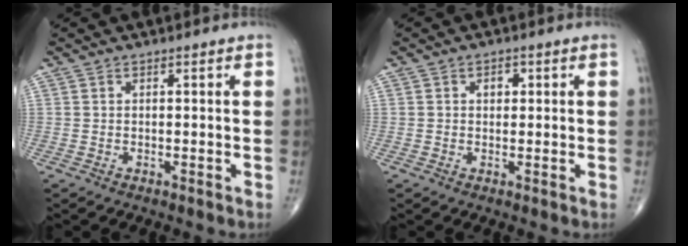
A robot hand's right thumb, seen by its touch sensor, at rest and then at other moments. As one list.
[{"total": 1.9, "force": [0.5, 1.4, 1.1], "torque": [-0.007, 0.001, 0.004]}]